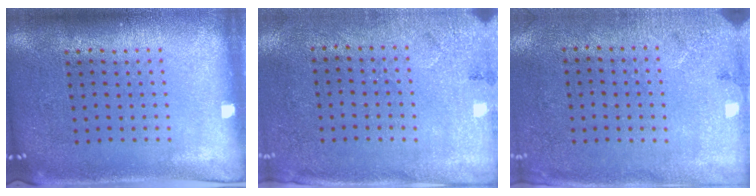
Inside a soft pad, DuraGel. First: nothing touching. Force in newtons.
{"total": 2.7, "press": 2.2, "slide": 1.5}
{"total": 2.6, "press": 2.1, "slide": 1.6}